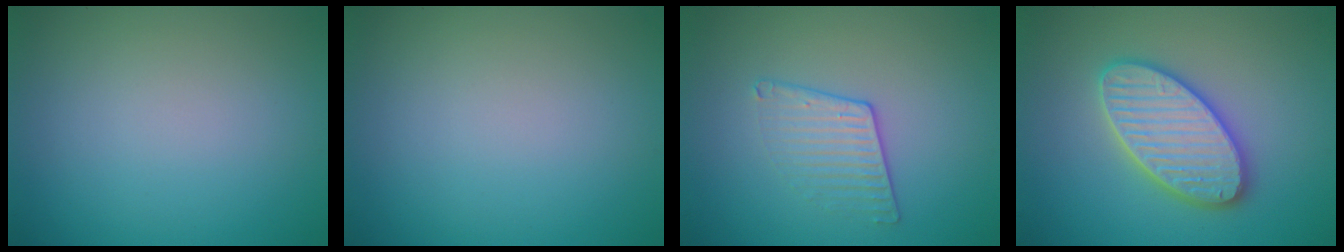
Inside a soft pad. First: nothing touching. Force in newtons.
{"total": 0.0}
{"total": 2.0, "press": 1.5, "slide": 1.3}
{"total": 5.6, "press": 5.5, "slide": 0.6}